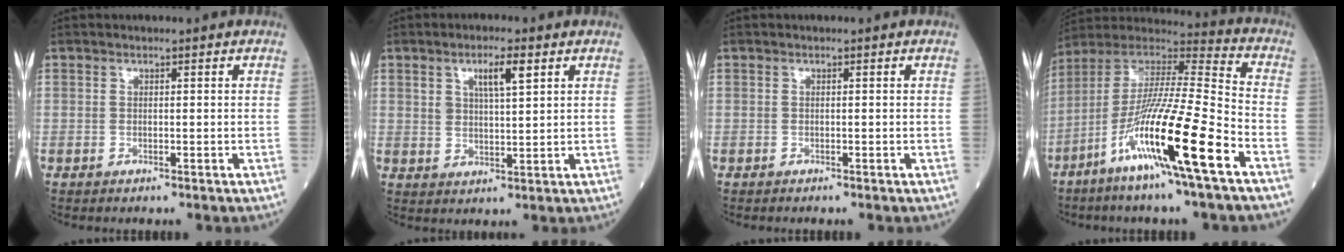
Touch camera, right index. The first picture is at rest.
{"total": 5.0, "force": [2.6, 1.2, 4.1], "torque": [-0.076, 0.004, 0.049]}
{"total": 0.0}
{"total": 19.2, "force": [-8.9, -0.4, 17.1], "torque": [-0.344, -0.037, -0.172]}